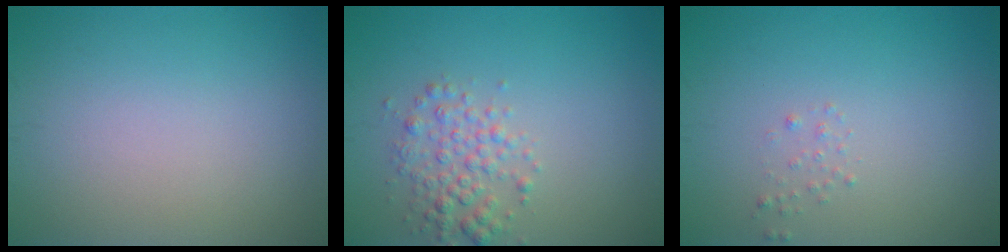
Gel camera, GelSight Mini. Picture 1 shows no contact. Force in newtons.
{"total": 2.7, "press": 2.7, "slide": 0.0}
{"total": 0.6, "press": 0.6, "slide": 0.0}